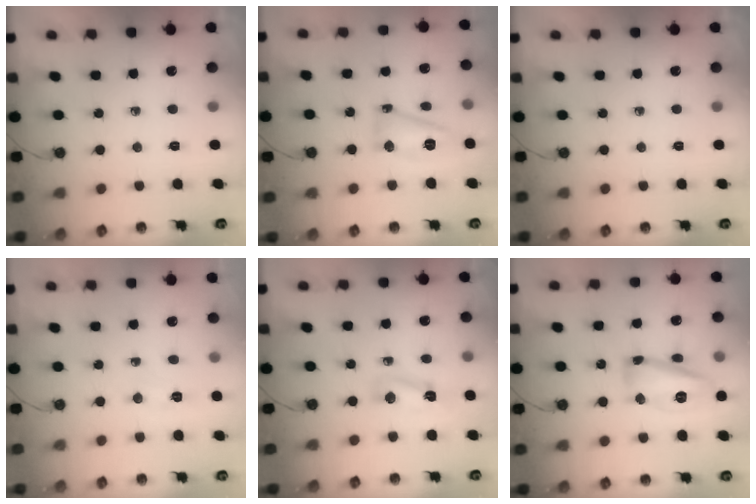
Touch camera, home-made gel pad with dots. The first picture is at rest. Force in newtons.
{"total": 9.4, "press": 9.2, "slide": 2.0}
{"total": 0.0}
{"total": 3.8, "press": 3.7, "slide": 0.5}
{"total": 4.4, "press": 4.4, "slide": 0.3}
{"total": 14.1, "press": 13.9, "slide": 2.4}